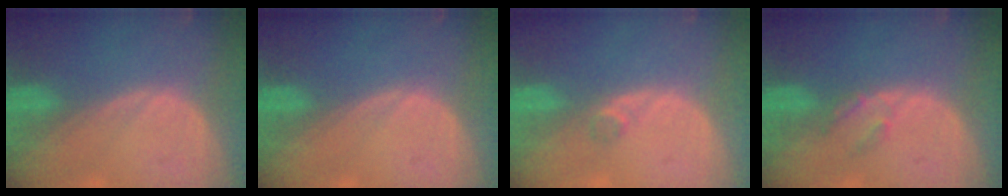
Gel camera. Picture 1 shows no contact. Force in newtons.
{"total": 0.0}
{"total": 1.3, "press": 1.1, "slide": 0.7}
{"total": 2.2, "press": 2.1, "slide": 0.4}